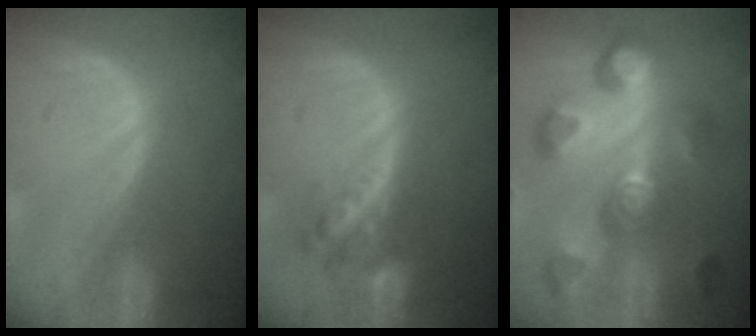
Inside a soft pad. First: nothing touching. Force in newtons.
{"total": 5.8, "press": 5.0, "slide": 2.8}
{"total": 11.1, "press": 10.0, "slide": 4.8}